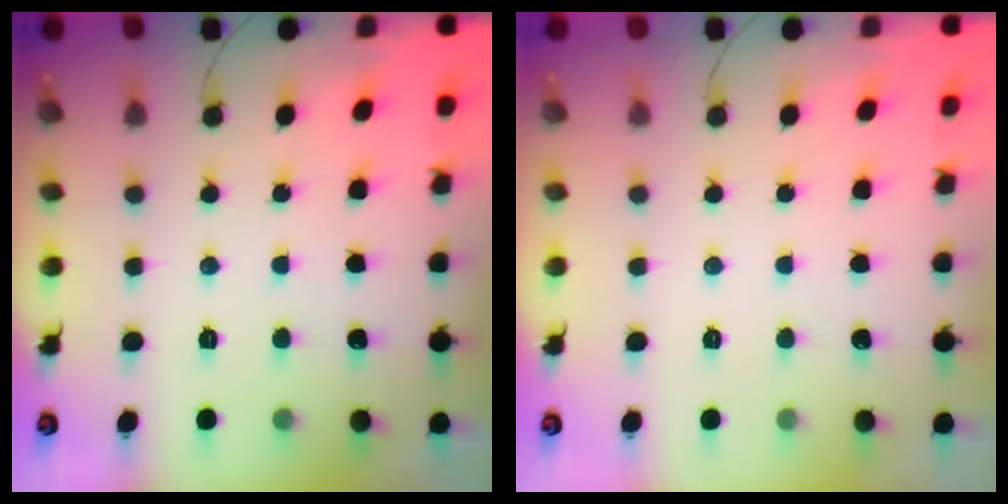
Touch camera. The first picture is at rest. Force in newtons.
{"total": 0.0}